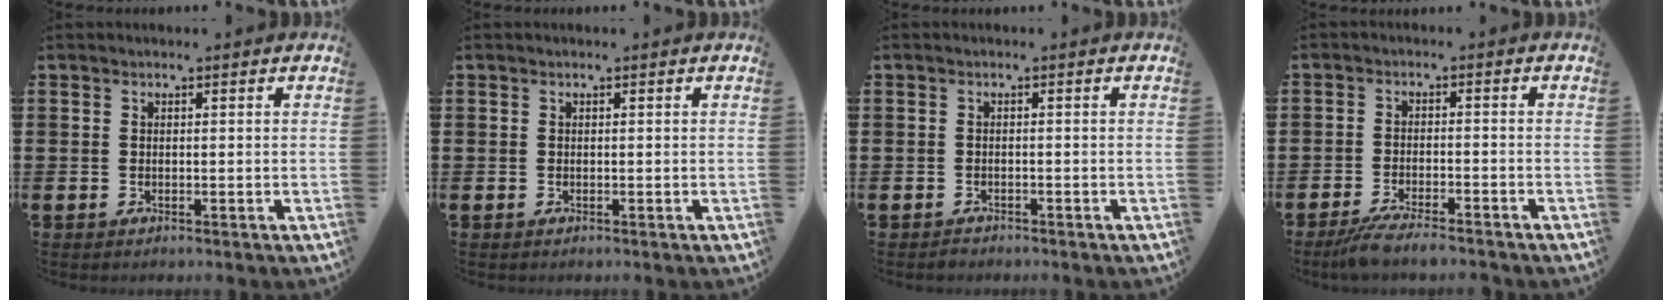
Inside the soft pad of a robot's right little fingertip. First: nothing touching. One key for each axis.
{"total": 0.0}
{"total": 0.6, "fx": -0.6, "fy": 0.2, "fz": 0.0, "tx": -0.002, "ty": -0.001, "tz": -0.012}
{"total": 3.6, "fx": -3.1, "fy": 0.0, "fz": 1.8, "tx": -0.035, "ty": -0.006, "tz": -0.060}